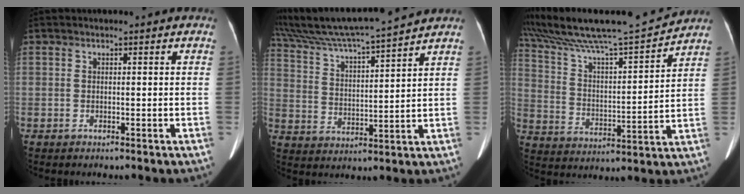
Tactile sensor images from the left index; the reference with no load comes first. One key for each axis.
{"total": 16.1, "fx": 14.6, "fy": -0.5, "fz": 6.6, "tx": -0.133, "ty": 0.015, "tz": 0.242}
{"total": 17.9, "fx": 16.4, "fy": -0.1, "fz": 7.0, "tx": -0.138, "ty": -0.003, "tz": 0.273}